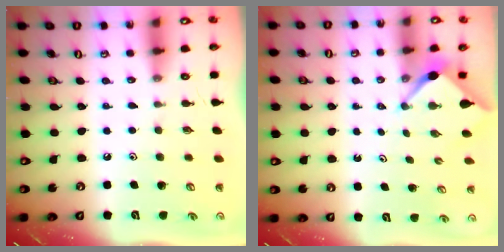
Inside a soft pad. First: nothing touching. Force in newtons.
{"total": 2.6, "press": 2.5, "slide": 0.4}